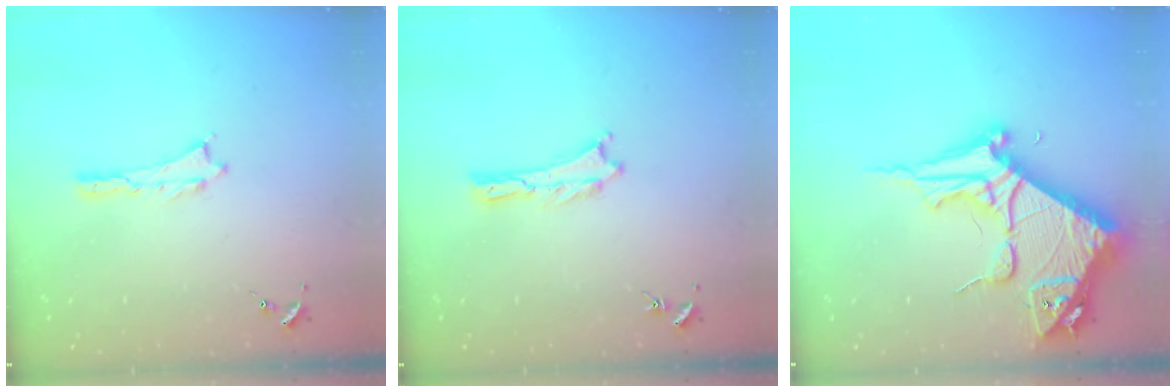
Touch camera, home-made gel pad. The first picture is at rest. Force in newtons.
{"total": 0.0}
{"total": 10.6, "press": 10.6, "slide": 1.1}